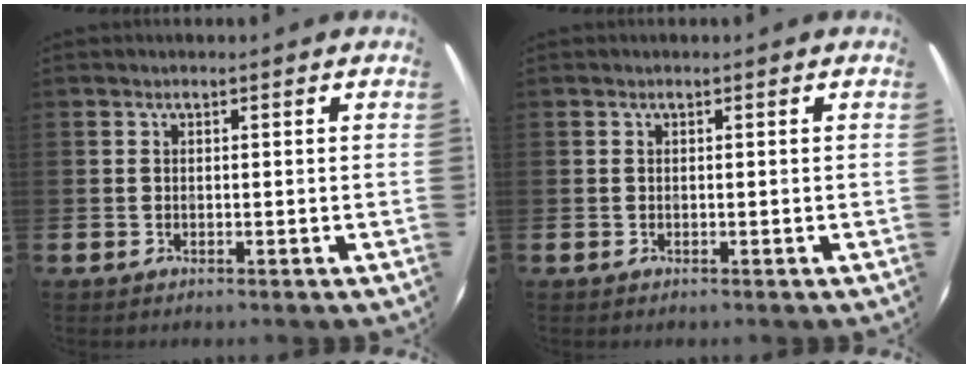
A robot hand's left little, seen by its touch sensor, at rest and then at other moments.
{"total": 0.0}